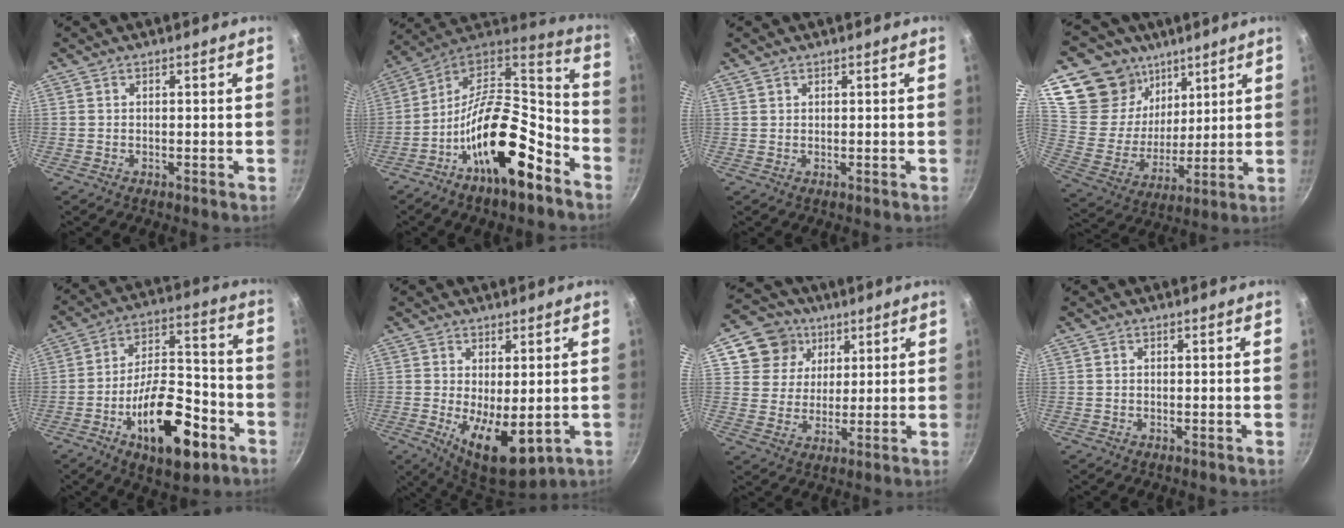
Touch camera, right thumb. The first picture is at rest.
{"total": 22.3, "force": [-11.0, 9.5, 17.0], "torque": [-0.250, 0.083, -0.197]}
{"total": 0.7, "force": [0.5, 0.4, 0.1], "torque": [0.000, -0.001, 0.008]}
{"total": 18.6, "force": [11.5, 13.6, 5.5], "torque": [-0.062, -0.068, 0.209]}
{"total": 19.9, "force": [-8.6, 9.1, 15.4], "torque": [-0.215, 0.059, -0.133]}
{"total": 10.5, "force": [-1.0, 4.8, 9.3], "torque": [-0.126, -0.020, -0.001]}
{"total": 10.2, "force": [4.9, 8.6, 2.6], "torque": [-0.012, -0.012, 0.078]}
{"total": 0.0}